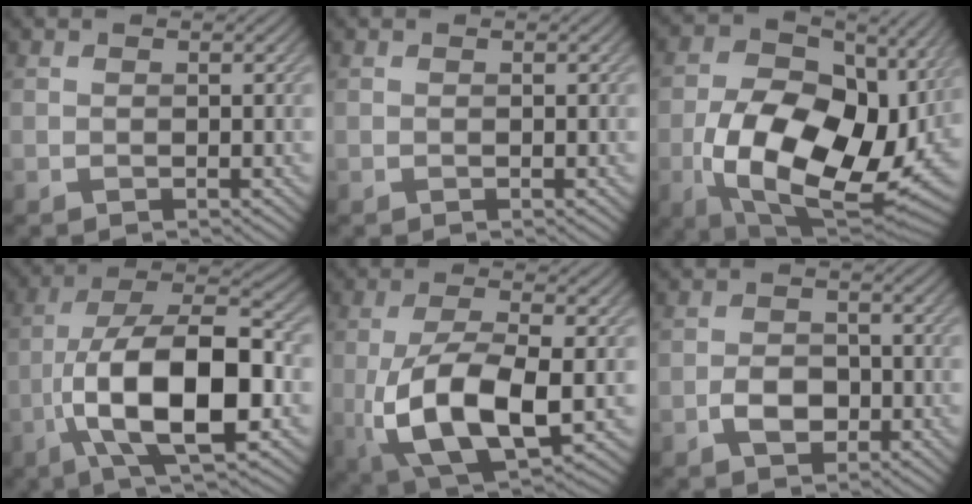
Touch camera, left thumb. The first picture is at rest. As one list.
[{"total": 0.0}, {"total": 17.6, "force": [-2.7, 11.6, 13.0], "torque": [-0.246, -0.037, -0.034]}, {"total": 15.1, "force": [-3.9, 6.4, 13.1], "torque": [-0.231, 0.002, -0.082]}, {"total": 12.9, "force": [-2.2, 5.8, 11.3], "torque": [-0.242, -0.017, -0.035]}, {"total": 3.3, "force": [-1.3, 2.3, 2.0], "torque": [-0.036, 0.004, -0.027]}]